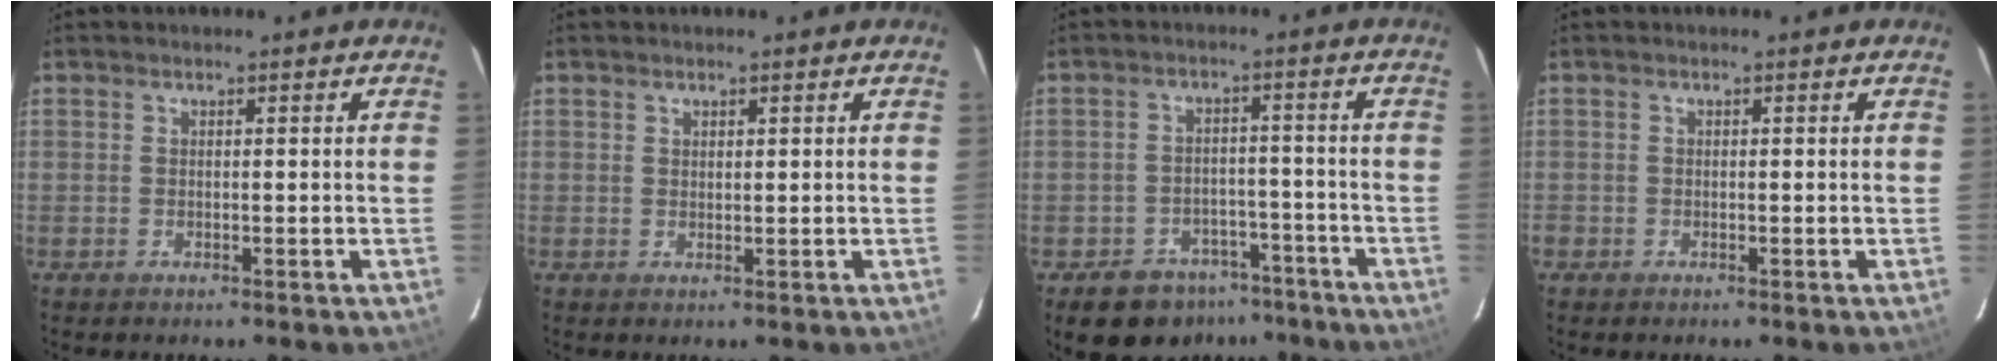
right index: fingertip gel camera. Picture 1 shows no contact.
{"total": 0.9, "force": [0.7, 0.4, 0.3], "torque": [-0.003, 0.001, 0.014]}
{"total": 10.2, "force": [-7.0, 6.9, 2.8], "torque": [-0.063, 0.029, -0.081]}
{"total": 0.9, "force": [-0.6, 0.8, 0.0], "torque": [-0.001, 0.002, -0.011]}